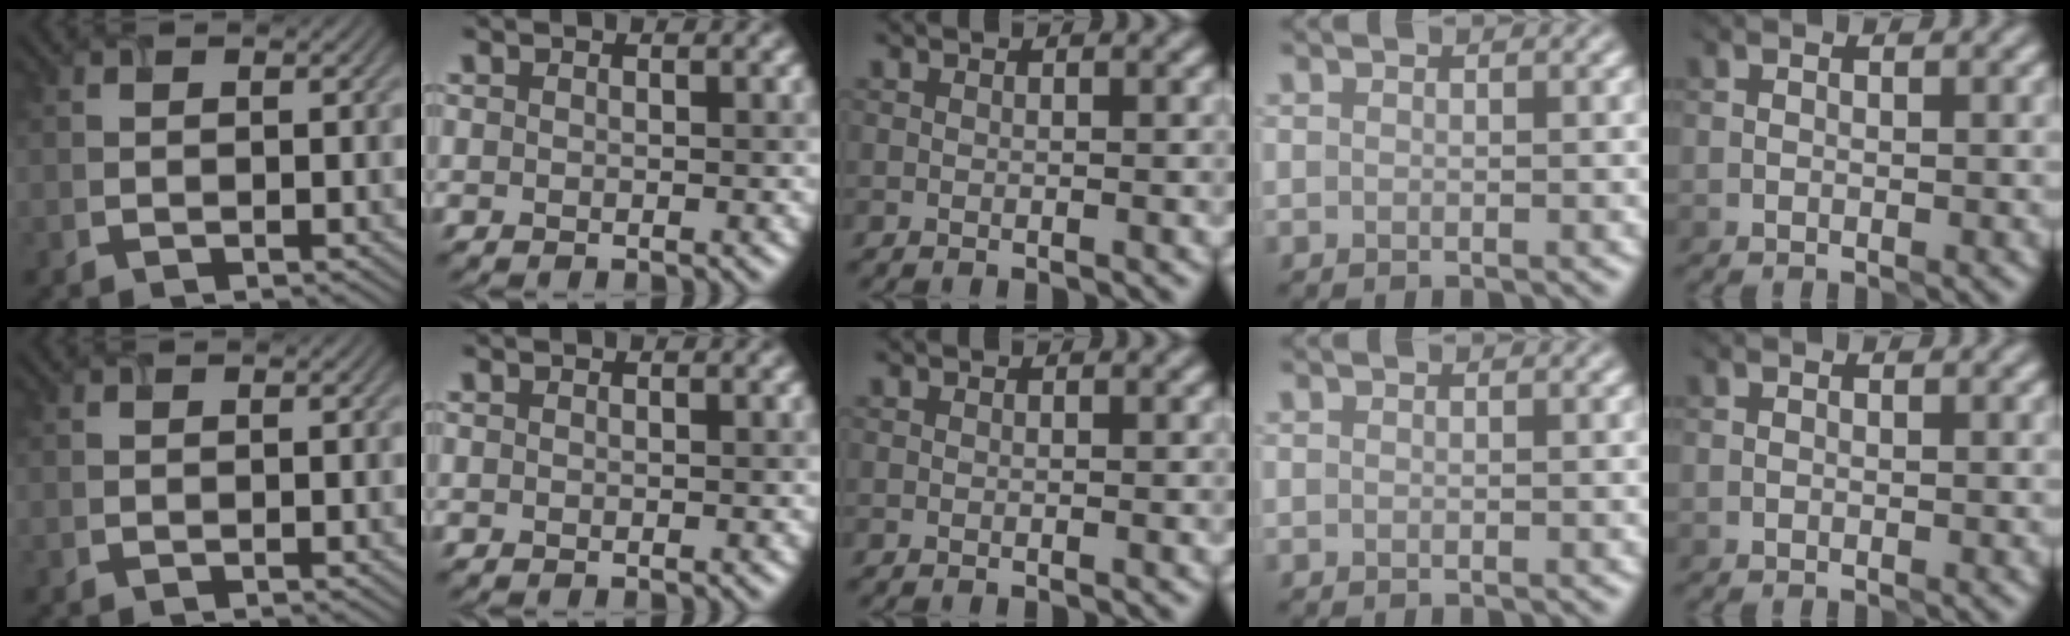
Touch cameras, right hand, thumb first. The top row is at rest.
{}